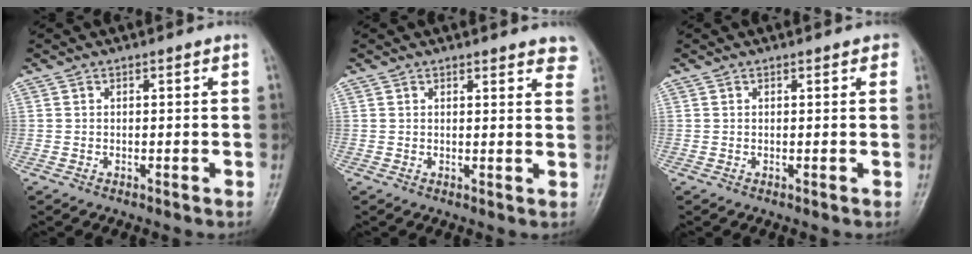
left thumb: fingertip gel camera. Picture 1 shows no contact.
{"total": 5.6, "force": [4.7, 1.6, 2.5], "torque": [-0.001, -0.018, 0.044]}
{"total": 1.2, "force": [0.6, 0.7, 0.8], "torque": [-0.001, 0.001, 0.003]}